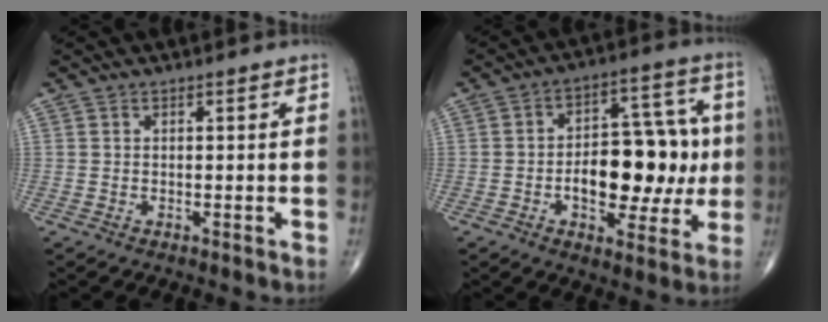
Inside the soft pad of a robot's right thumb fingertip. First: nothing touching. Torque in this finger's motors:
{"motor_torque": [0.34, 0.40, 0.16, -0.13, 0.11]}